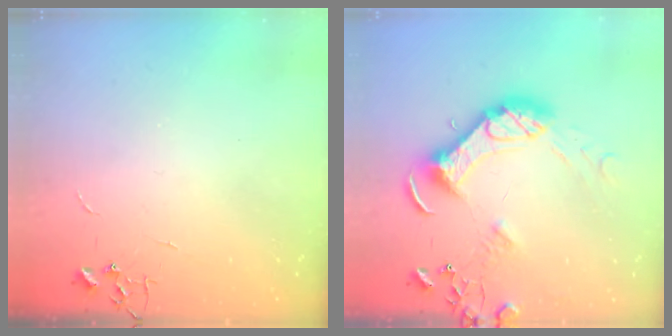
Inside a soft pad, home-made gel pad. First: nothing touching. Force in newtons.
{"total": 16.1, "press": 16.0, "slide": 1.9}